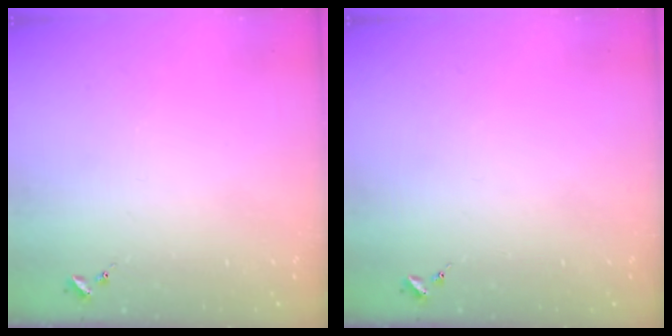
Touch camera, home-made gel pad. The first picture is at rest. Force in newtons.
{"total": 0.0}